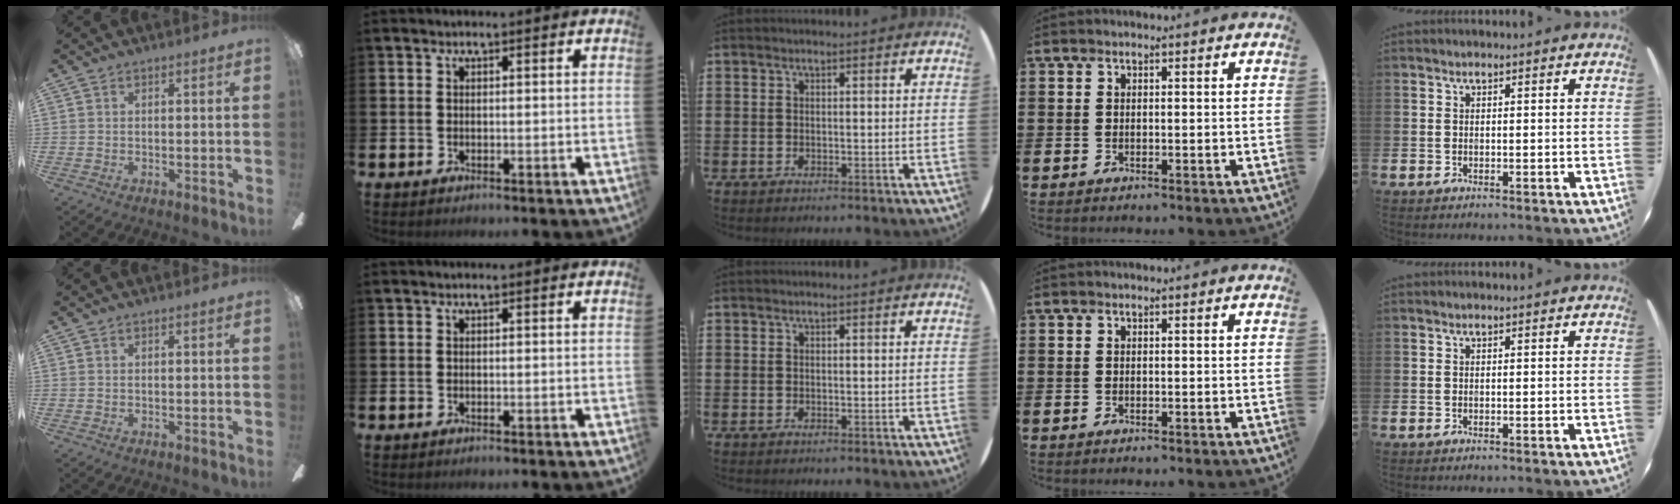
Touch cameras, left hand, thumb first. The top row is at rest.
{}